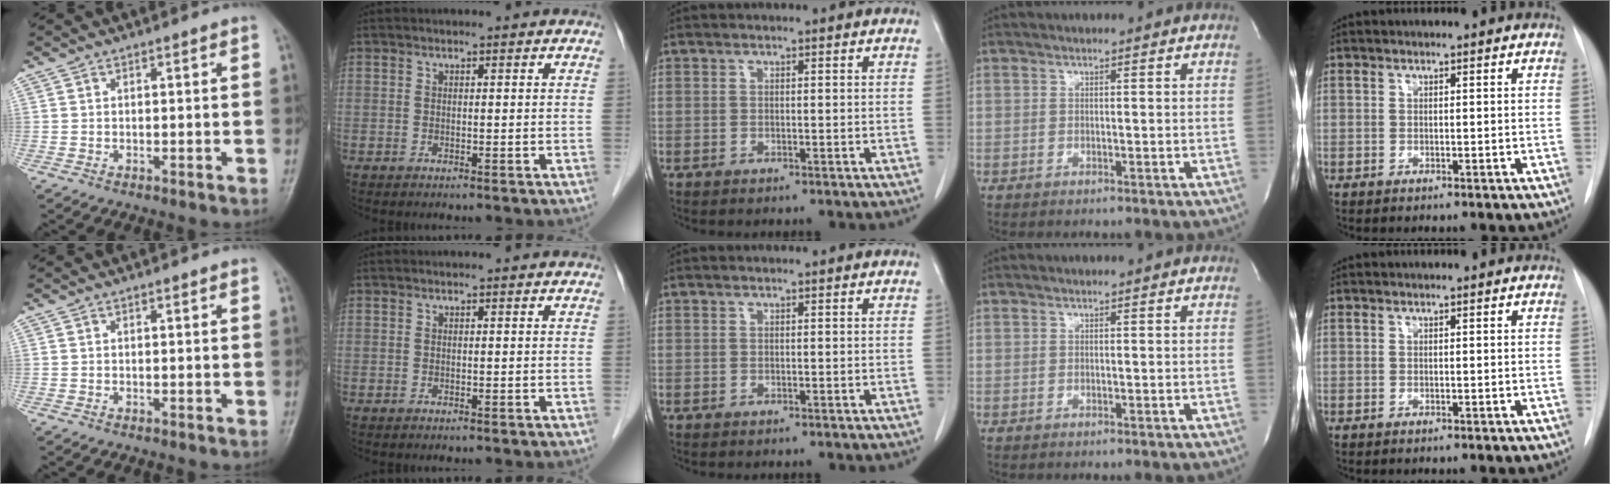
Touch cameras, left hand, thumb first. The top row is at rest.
{}